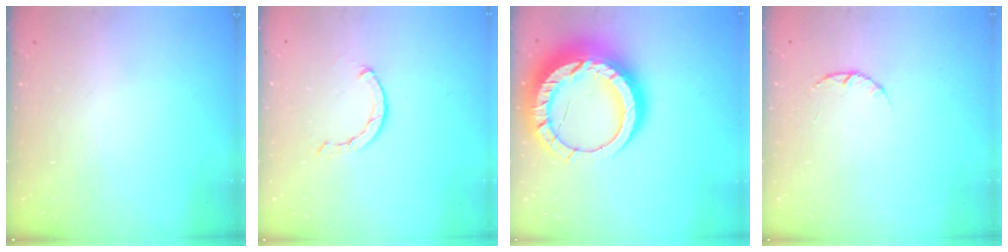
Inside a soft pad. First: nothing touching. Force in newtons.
{"total": 2.1, "press": 2.1, "slide": 0.2}
{"total": 23.7, "press": 23.7, "slide": 2.1}
{"total": 1.4, "press": 1.3, "slide": 0.3}